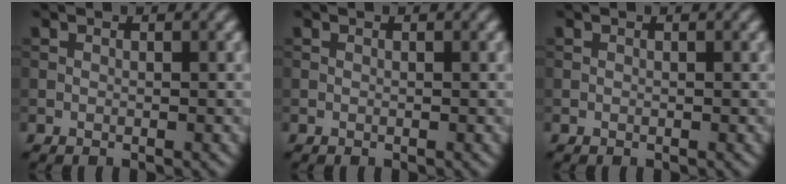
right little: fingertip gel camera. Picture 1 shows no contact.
{"total": 0.0}
{"total": 0.0}